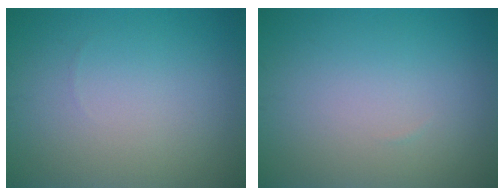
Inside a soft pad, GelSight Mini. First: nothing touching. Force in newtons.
{"total": 0.0}